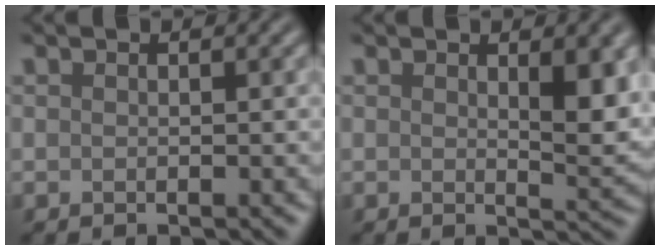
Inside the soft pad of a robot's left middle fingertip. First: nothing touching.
{"total": 3.3, "force": [1.1, 1.0, 3.0], "torque": [-0.039, -0.007, 0.020]}